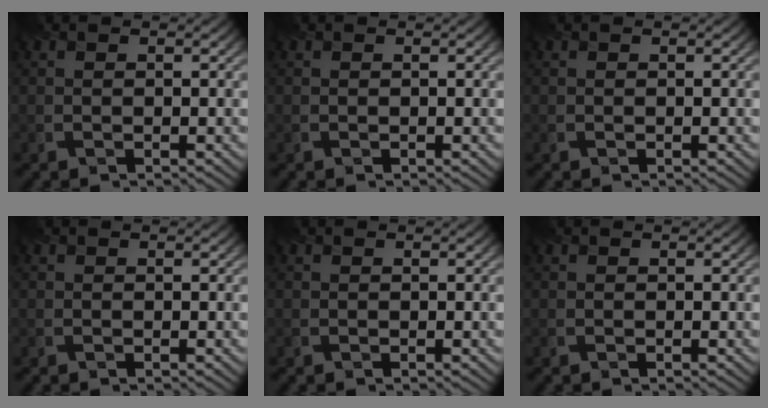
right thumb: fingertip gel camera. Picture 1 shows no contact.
{"total": 0.0}
{"total": 0.0}
{"total": 0.0}
{"total": 0.0}
{"total": 0.0}